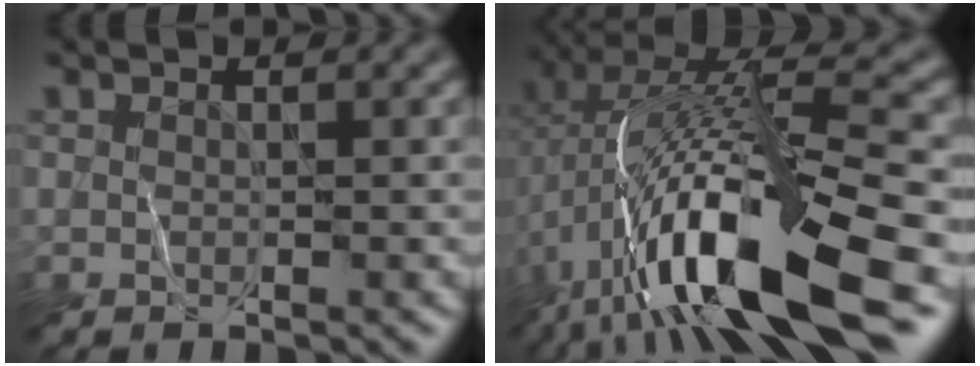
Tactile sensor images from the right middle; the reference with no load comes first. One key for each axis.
{"total": 15.8, "fx": -3.9, "fy": 5.7, "fz": 14.2, "tx": -0.261, "ty": 0.004, "tz": -0.064}